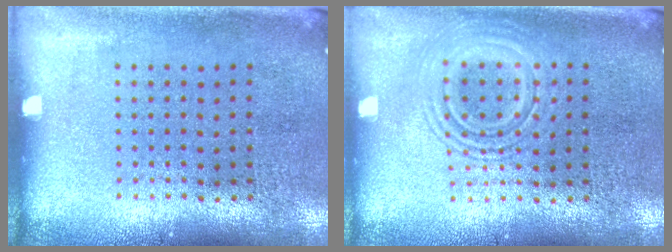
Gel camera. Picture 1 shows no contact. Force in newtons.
{"total": 2.6, "press": 2.6, "slide": 0.4}